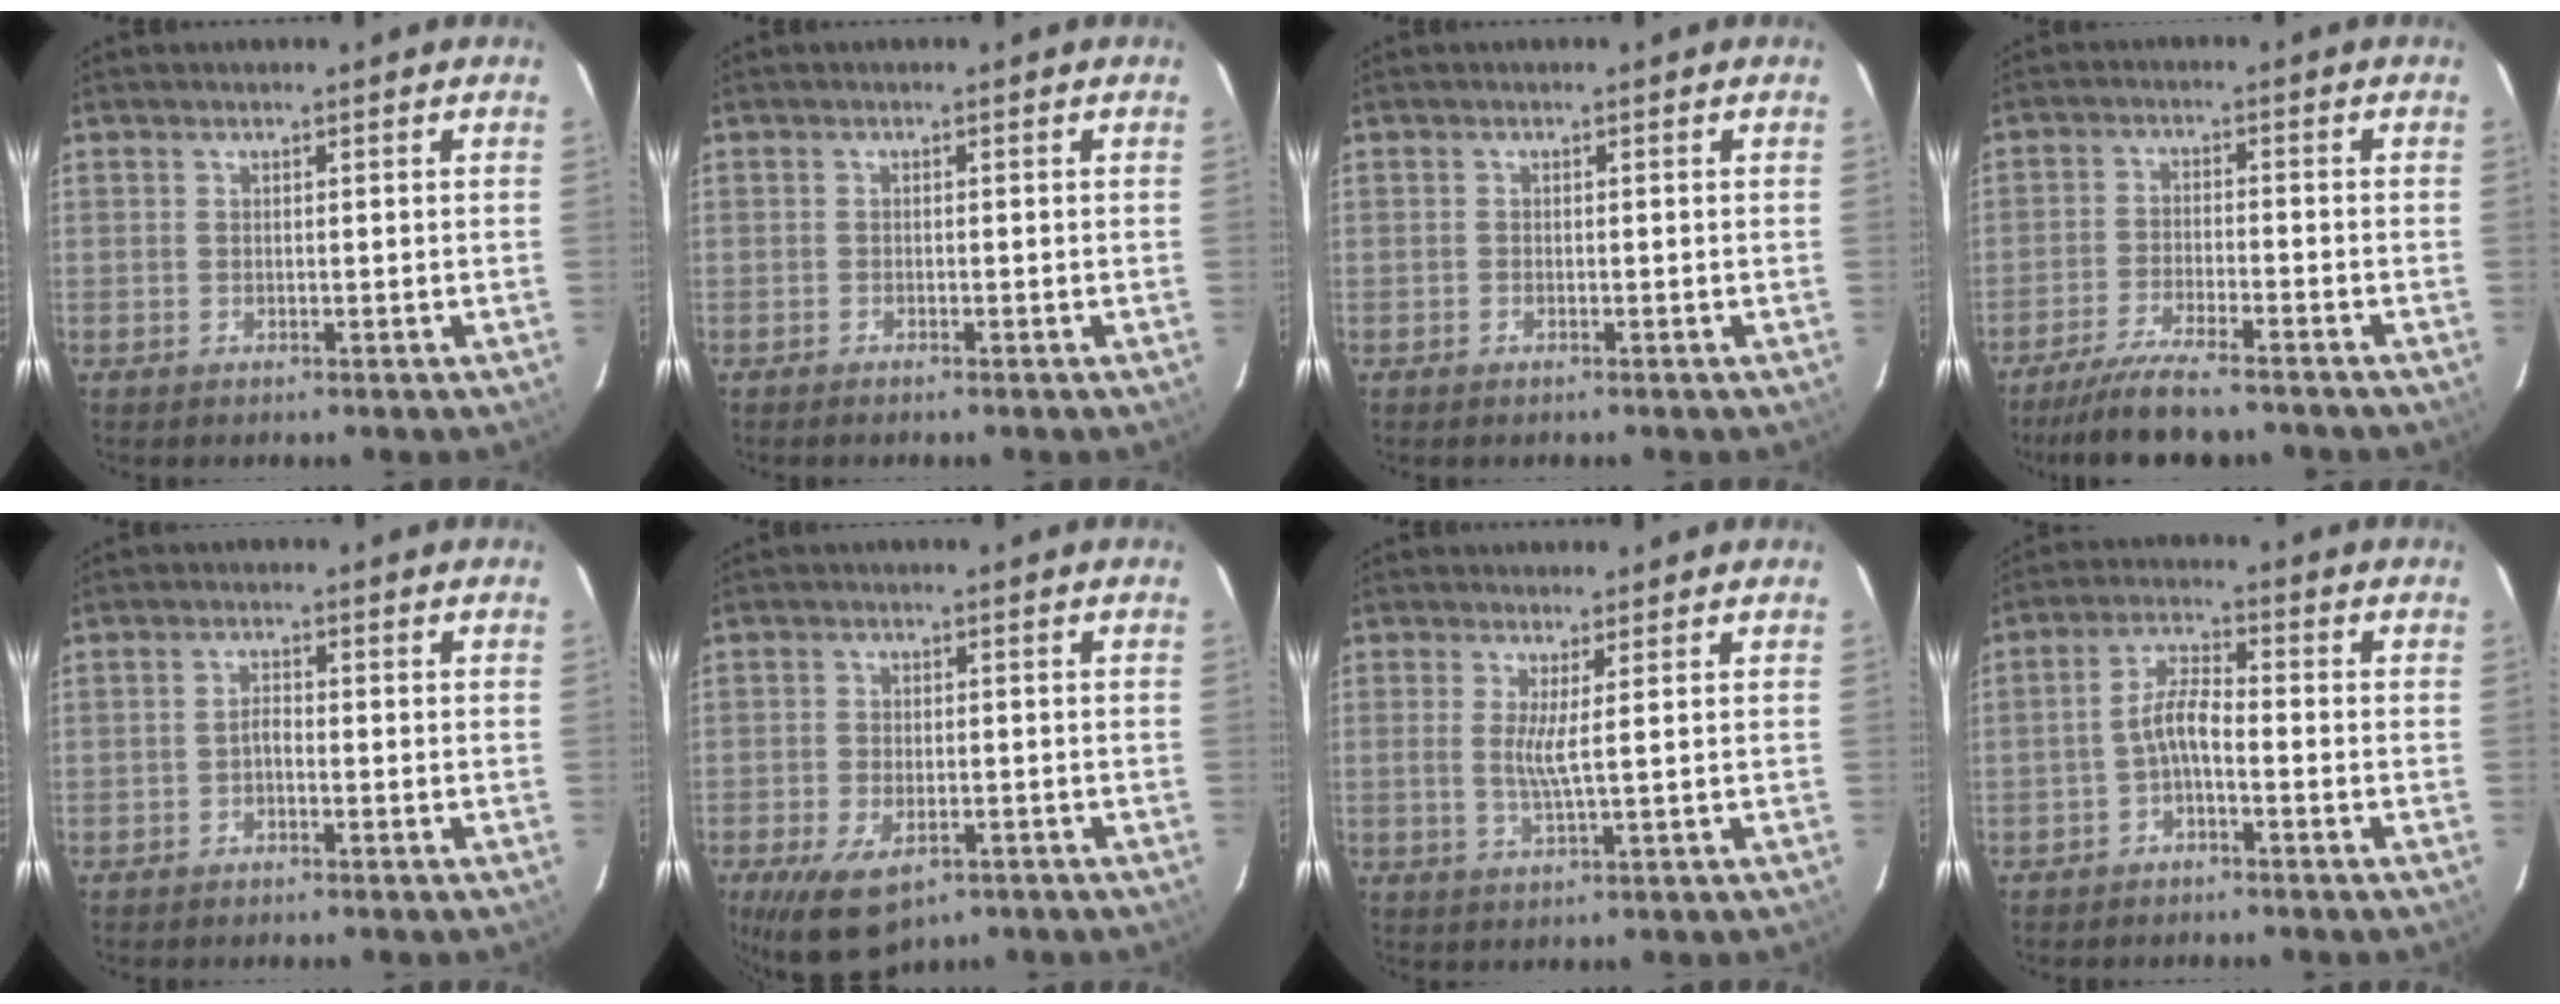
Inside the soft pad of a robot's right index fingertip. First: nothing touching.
{"total": 0.7, "force": [-0.6, 0.1, 0.3], "torque": [-0.006, 0.000, -0.013]}
{"total": 0.6, "force": [-0.5, 0.3, 0.1], "torque": [-0.004, 0.001, -0.010]}
{"total": 10.9, "force": [-9.3, 1.7, 5.4], "torque": [-0.127, -0.021, -0.157]}
{"total": 1.4, "force": [-1.0, 0.5, 0.8], "torque": [-0.016, 0.006, -0.020]}
{"total": 10.1, "force": [-5.7, 5.1, 6.6], "torque": [-0.143, -0.029, -0.091]}
{"total": 3.2, "force": [0.6, -0.6, 3.1], "torque": [-0.061, -0.009, 0.007]}
{"total": 4.4, "force": [-2.1, 1.1, 3.7], "torque": [-0.081, 0.015, -0.041]}